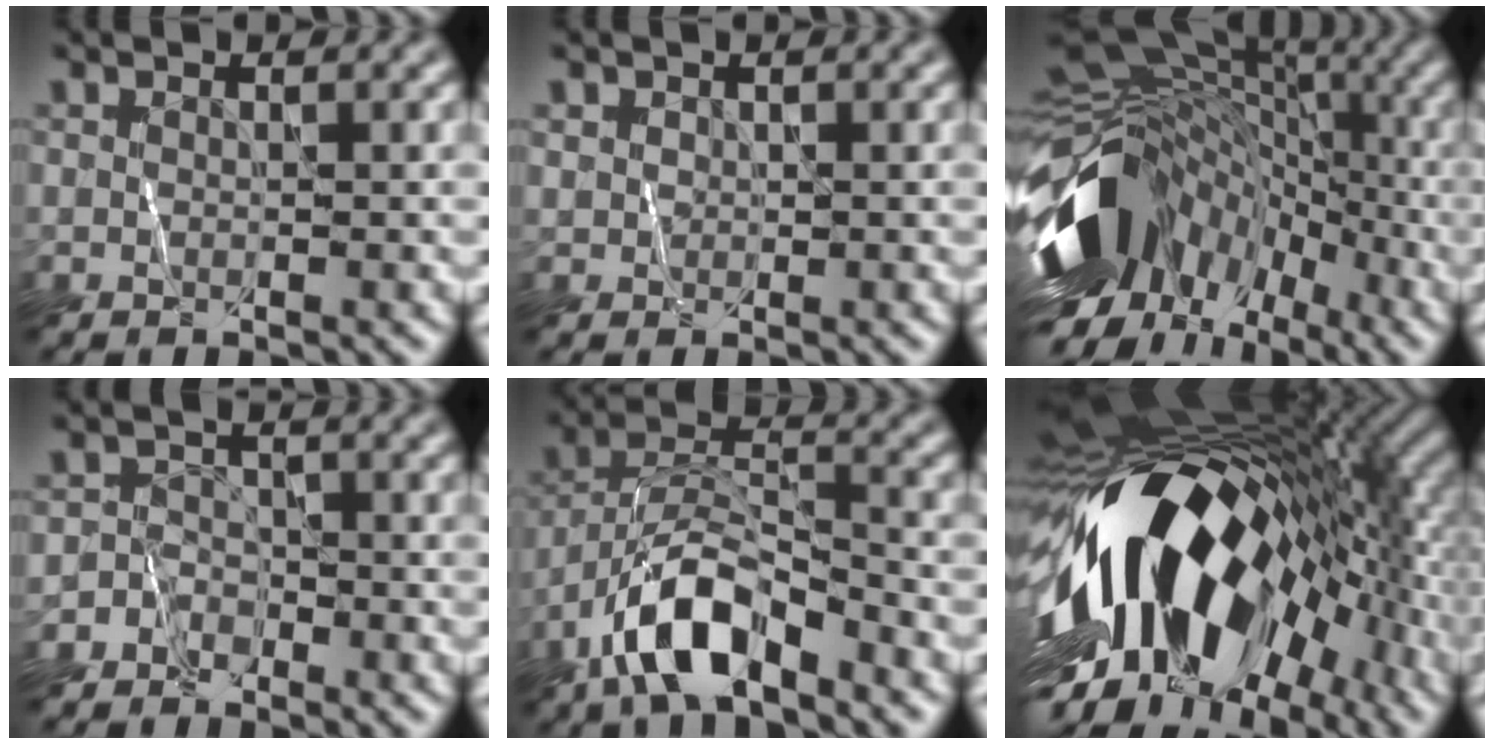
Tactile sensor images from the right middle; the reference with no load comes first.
{"total": 0.8, "force": [0.3, 0.7, -0.3], "torque": [0.015, -0.002, 0.006]}
{"total": 14.5, "force": [-3.4, 10.9, 9.0], "torque": [-0.184, 0.005, -0.064]}
{"total": 2.0, "force": [-1.4, 1.5, 0.0], "torque": [0.016, 0.012, -0.034]}
{"total": 7.4, "force": [-4.7, 2.7, 5.0], "torque": [-0.086, 0.008, -0.090]}
{"total": 17.2, "force": [-3.1, 9.5, 14.0], "torque": [-0.233, 0.012, -0.070]}